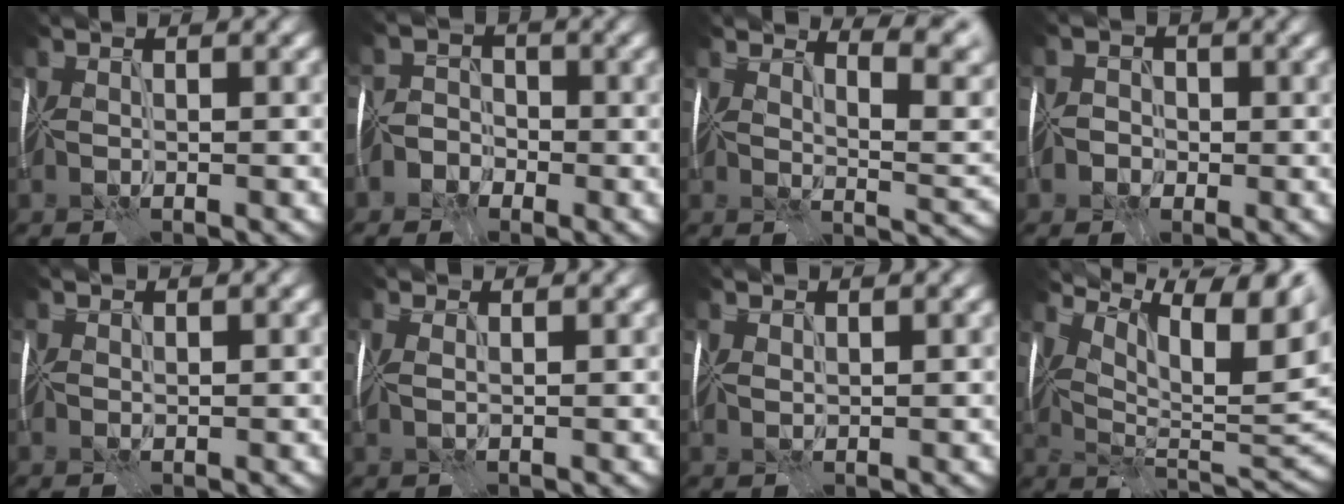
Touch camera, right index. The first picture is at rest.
{"total": 3.2, "force": [-2.8, 1.6, 0.0], "torque": [0.028, 0.003, -0.059]}
{"total": 6.0, "force": [5.0, 1.2, 3.2], "torque": [-0.038, 0.007, 0.069]}
{"total": 1.7, "force": [-1.4, 1.0, -0.3], "torque": [0.032, 0.006, -0.031]}
{"total": 0.0}
{"total": 1.9, "force": [1.2, 0.7, 1.2], "torque": [-0.019, 0.020, 0.006]}
{"total": 1.1, "force": [1.0, 0.2, 0.1], "torque": [-0.007, 0.006, 0.019]}
{"total": 11.5, "force": [6.1, 4.0, 8.9], "torque": [-0.148, 0.010, 0.111]}